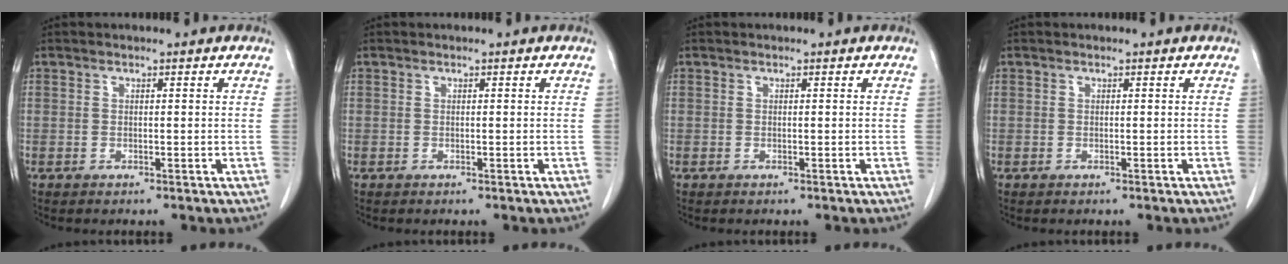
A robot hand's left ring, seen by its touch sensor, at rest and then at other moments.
{"total": 0.0}
{"total": 0.0}
{"total": 0.0}